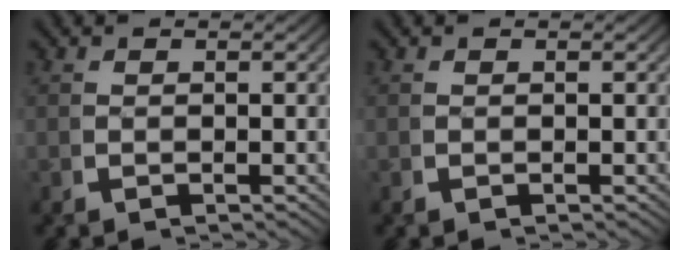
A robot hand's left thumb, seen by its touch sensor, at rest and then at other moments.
{"total": 0.0}